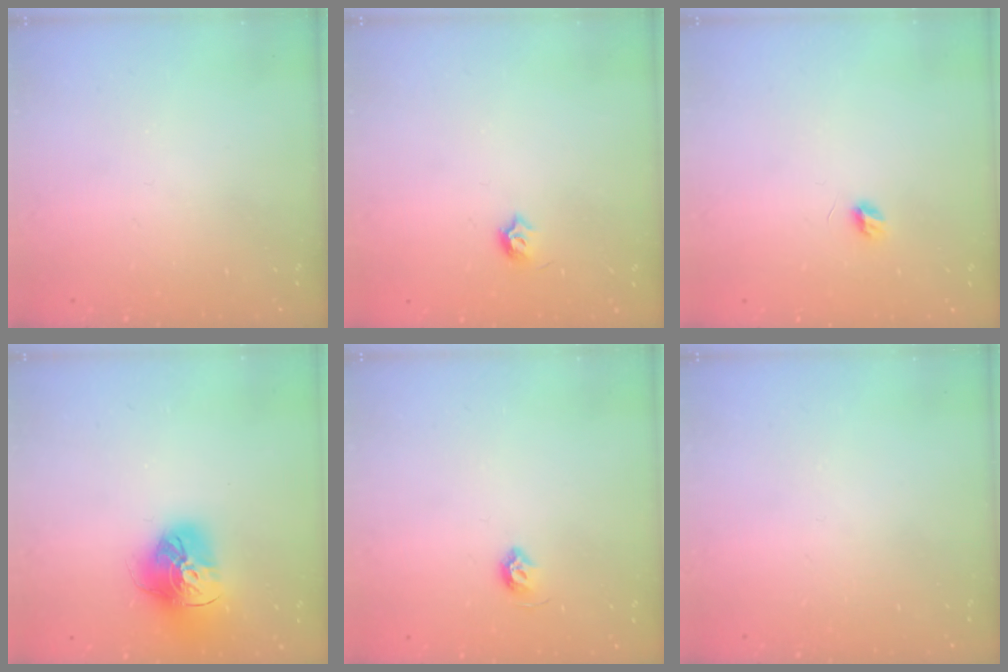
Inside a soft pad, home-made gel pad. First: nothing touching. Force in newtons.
{"total": 4.7, "press": 4.6, "slide": 0.8}
{"total": 4.0, "press": 4.0, "slide": 0.4}
{"total": 17.3, "press": 17.2, "slide": 1.8}
{"total": 4.9, "press": 4.9, "slide": 0.7}
{"total": 0.0}